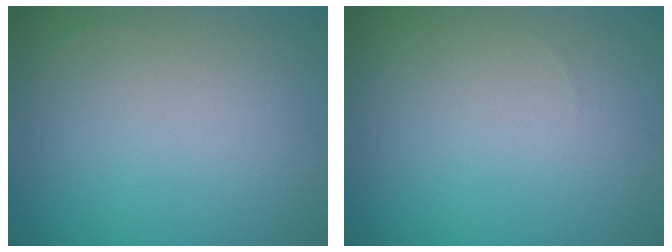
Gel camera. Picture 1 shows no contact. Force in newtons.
{"total": 0.0}